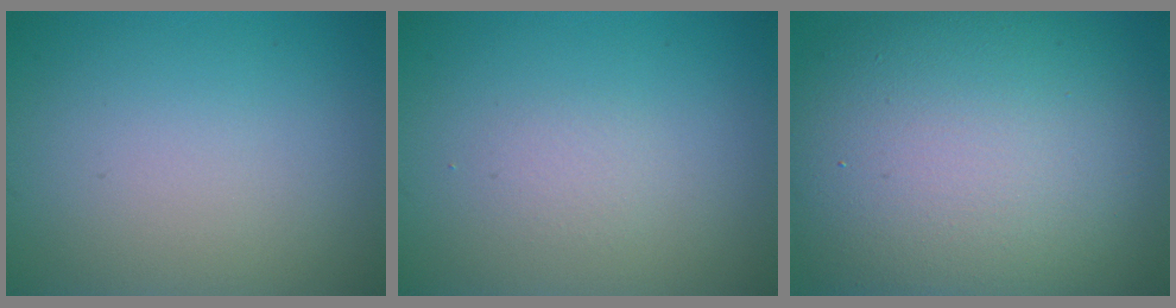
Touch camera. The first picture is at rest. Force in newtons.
{"total": 1.0, "press": 1.0, "slide": 0.1}
{"total": 14.7, "press": 14.7, "slide": 1.4}